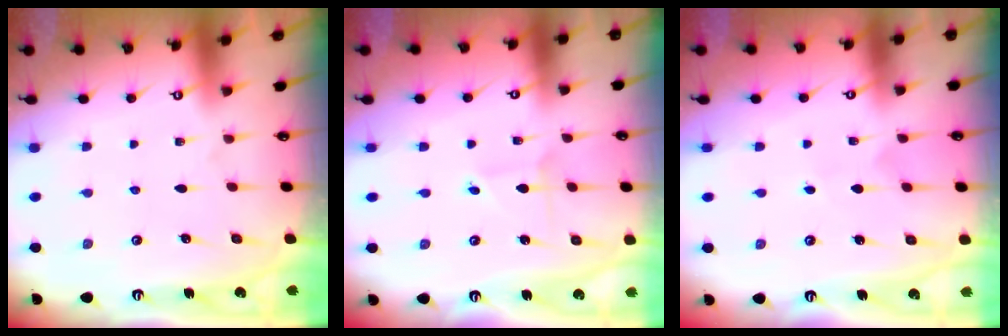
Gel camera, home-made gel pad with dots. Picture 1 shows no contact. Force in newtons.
{"total": 2.0, "press": 2.0, "slide": 0.1}
{"total": 3.0, "press": 3.0, "slide": 0.3}